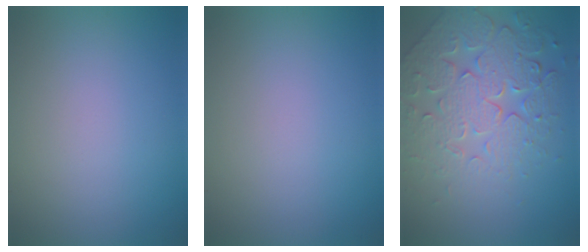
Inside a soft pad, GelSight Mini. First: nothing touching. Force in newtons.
{"total": 0.0}
{"total": 7.7, "press": 5.8, "slide": 5.0}